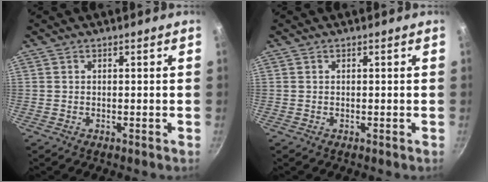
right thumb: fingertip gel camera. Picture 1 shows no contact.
{"total": 0.0}